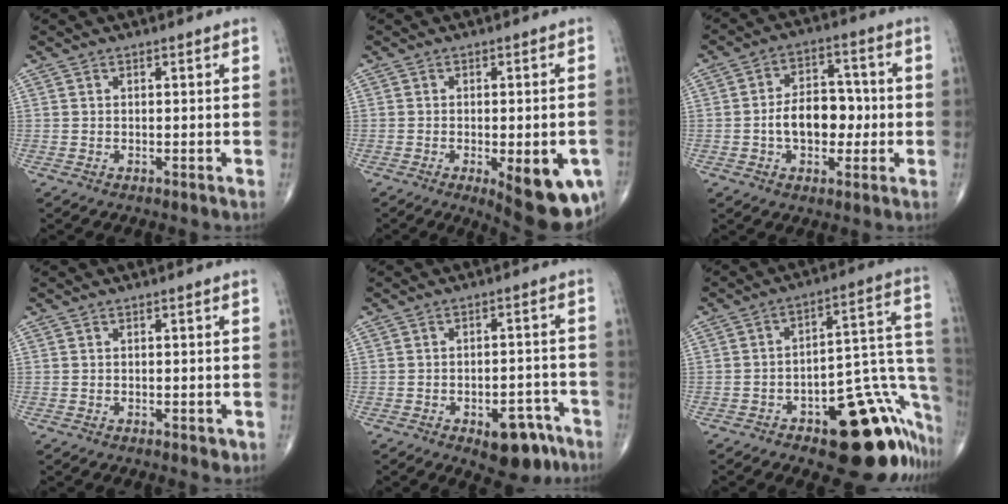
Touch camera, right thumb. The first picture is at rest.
{"total": 13.6, "force": [-4.7, 4.8, 11.9], "torque": [-0.120, -0.001, -0.045]}
{"total": 10.3, "force": [-1.3, 6.7, 7.7], "torque": [-0.092, 0.026, -0.026]}
{"total": 1.0, "force": [-0.4, 0.6, 0.8], "torque": [-0.008, -0.002, -0.003]}
{"total": 8.9, "force": [-5.1, 4.6, 5.8], "torque": [-0.051, 0.035, -0.061]}
{"total": 22.9, "force": [-11.5, 9.4, 17.4], "torque": [-0.126, 0.101, -0.150]}